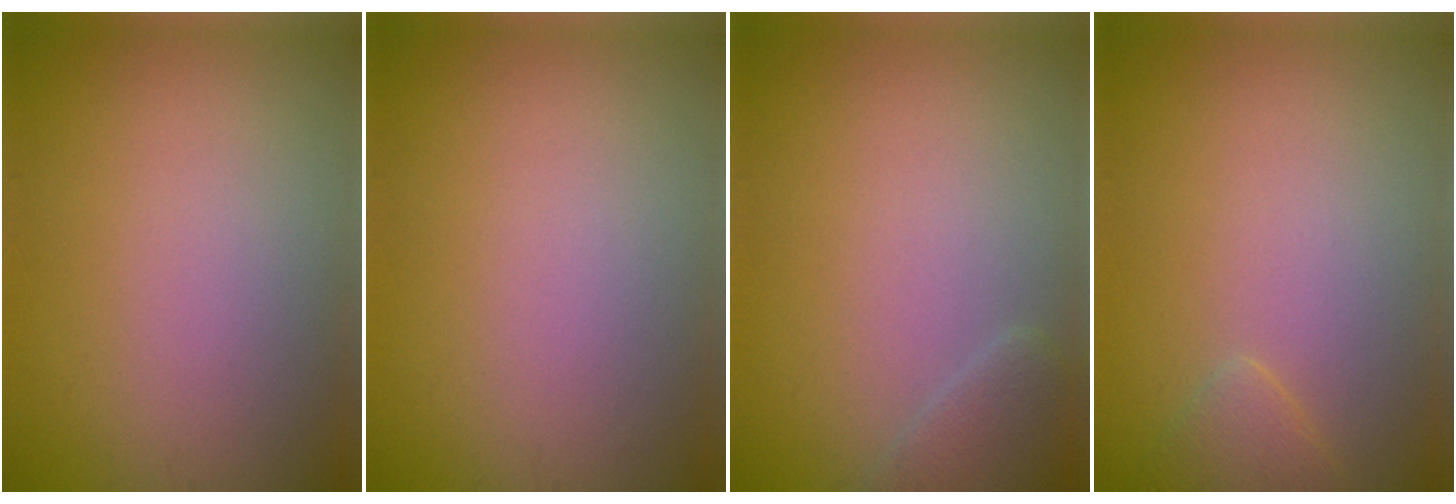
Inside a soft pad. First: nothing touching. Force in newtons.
{"total": 0.0}
{"total": 2.0, "press": 2.0, "slide": 0.2}
{"total": 1.4, "press": 1.4, "slide": 0.2}